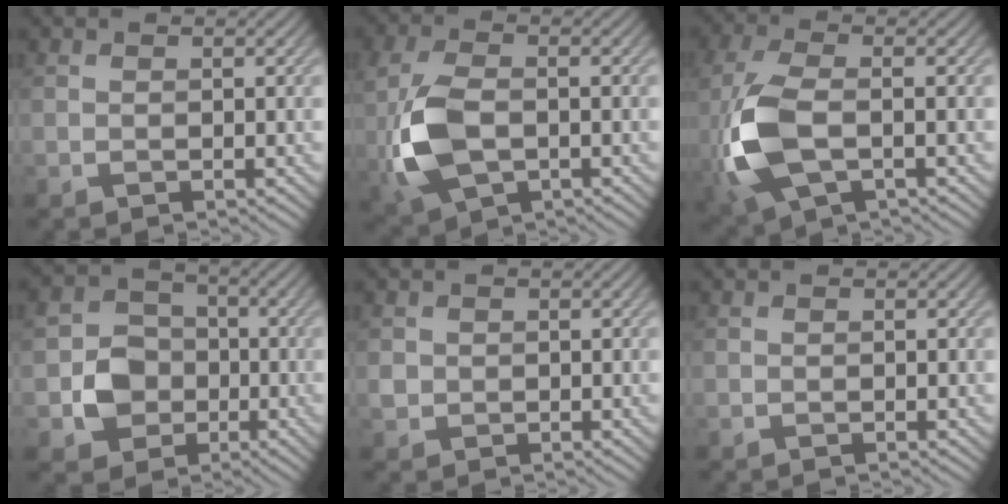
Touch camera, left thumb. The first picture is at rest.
{"total": 9.1, "force": [-1.7, 5.3, 7.2], "torque": [-0.188, -0.010, -0.036]}
{"total": 10.4, "force": [-2.0, 5.2, 8.7], "torque": [-0.229, -0.015, -0.043]}
{"total": 6.1, "force": [-1.2, 5.5, 2.5], "torque": [-0.055, 0.002, -0.036]}
{"total": 1.3, "force": [0.1, 1.3, 0.1], "torque": [-0.004, -0.003, -0.003]}
{"total": 0.0}